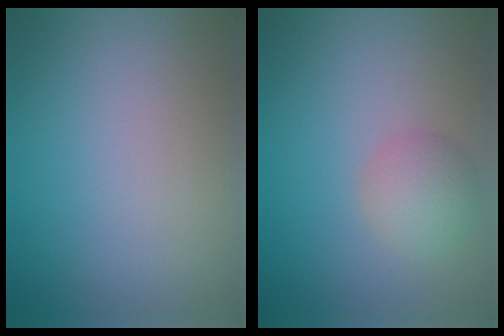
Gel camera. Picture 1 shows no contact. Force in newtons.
{"total": 2.7, "press": 2.7, "slide": 0.2}